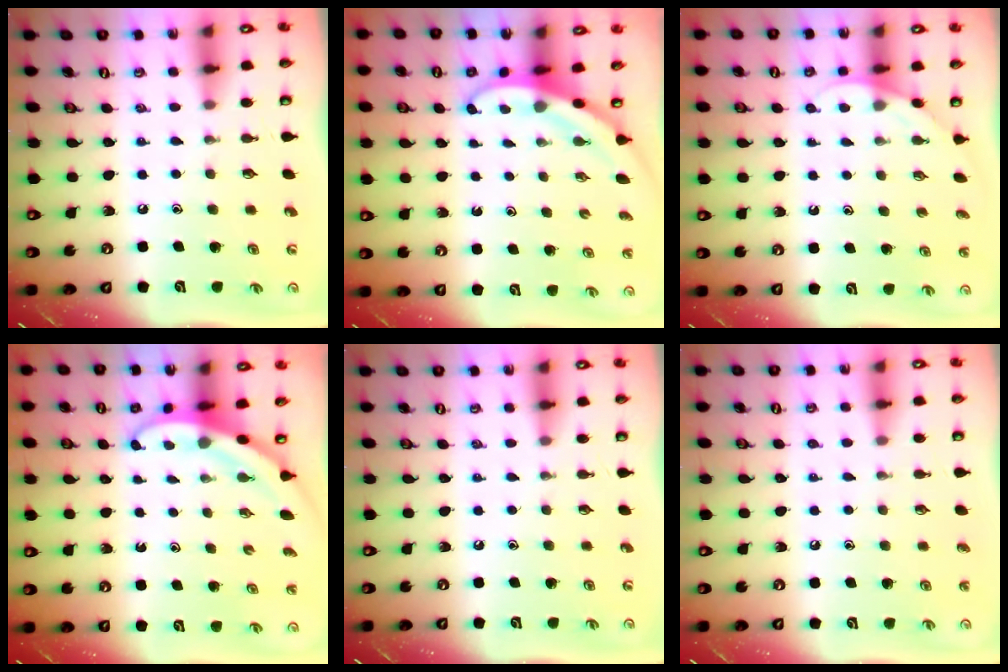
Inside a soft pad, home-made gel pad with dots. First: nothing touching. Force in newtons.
{"total": 3.1, "press": 3.1, "slide": 0.1}
{"total": 3.7, "press": 3.7, "slide": 0.2}
{"total": 3.2, "press": 3.2, "slide": 0.1}
{"total": 0.0}
{"total": 2.7, "press": 2.6, "slide": 0.7}